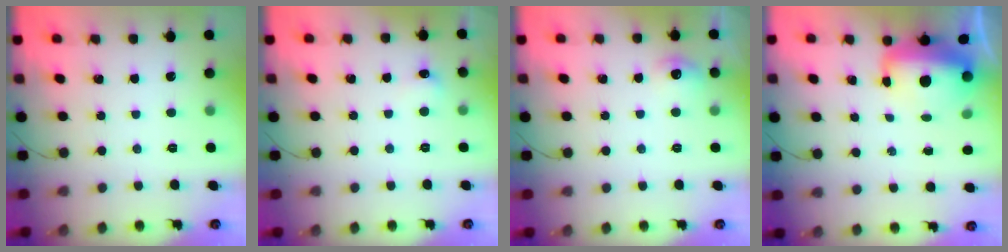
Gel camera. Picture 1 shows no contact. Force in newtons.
{"total": 4.8, "press": 4.6, "slide": 1.4}
{"total": 6.9, "press": 6.8, "slide": 1.3}
{"total": 11.7, "press": 11.4, "slide": 2.7}